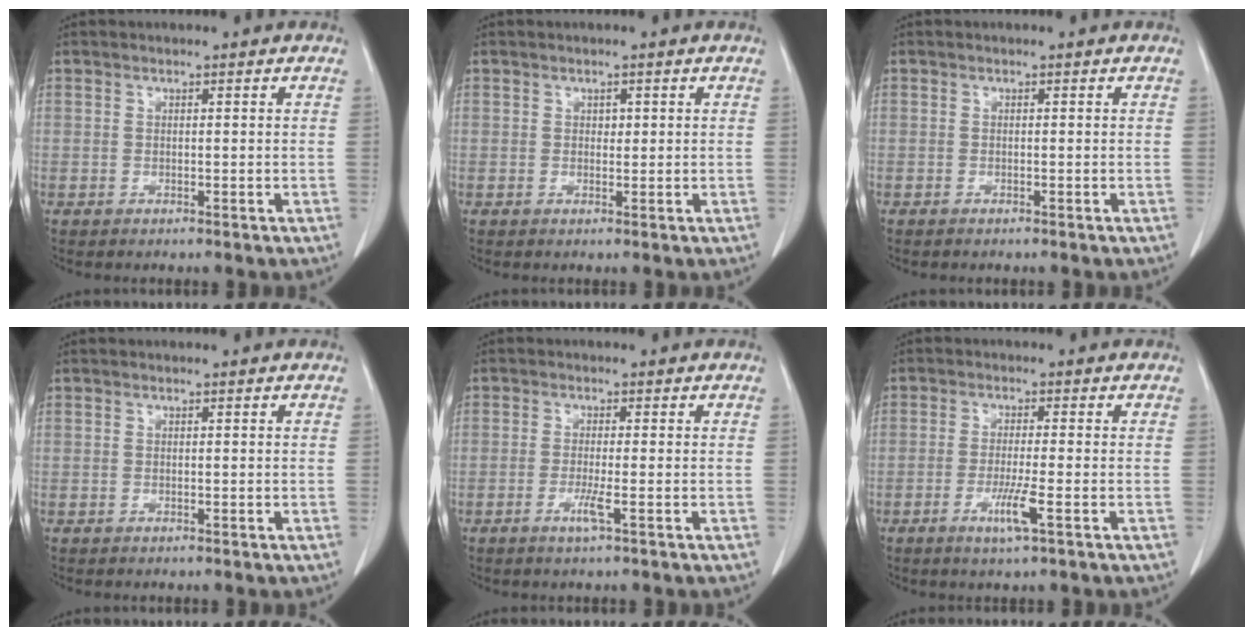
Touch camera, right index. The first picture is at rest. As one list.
[{"total": 0.9, "force": [0.3, 0.7, 0.5], "torque": [-0.004, 0.001, 0.004]}, {"total": 0.6, "force": [-0.5, 0.0, 0.2], "torque": [-0.008, -0.001, -0.008]}, {"total": 0.0}, {"total": 2.4, "force": [-1.0, -0.2, 2.2], "torque": [-0.042, -0.004, -0.019]}, {"total": 4.2, "force": [-1.7, -0.3, 3.9], "torque": [-0.074, -0.010, -0.031]}]